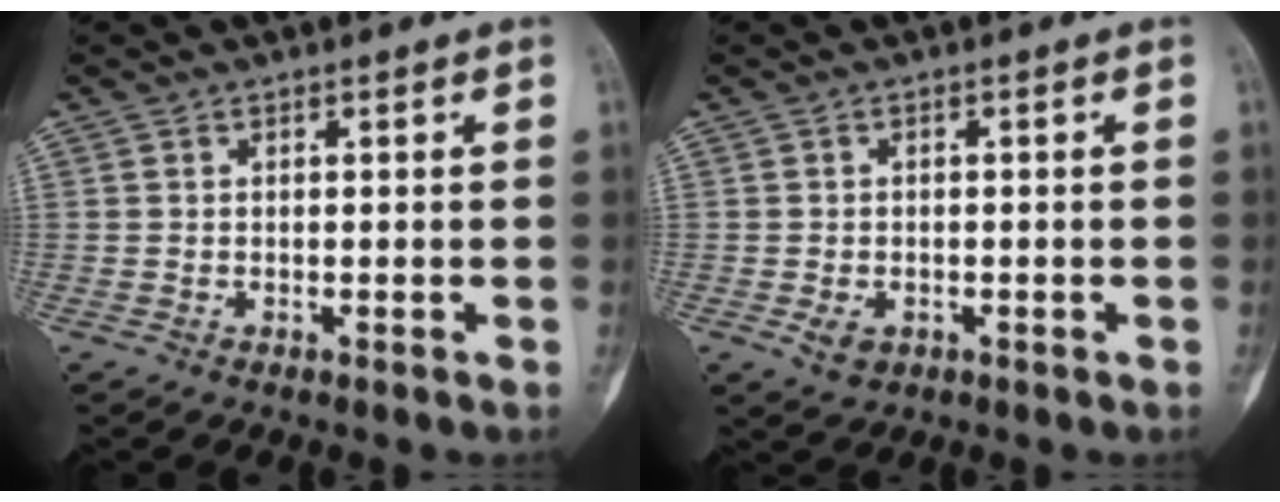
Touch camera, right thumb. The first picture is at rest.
{"total": 2.9, "force": [-1.1, 2.1, 1.7], "torque": [-0.022, 0.001, -0.011]}